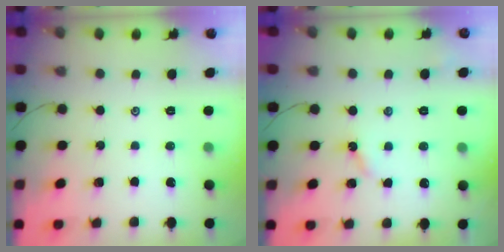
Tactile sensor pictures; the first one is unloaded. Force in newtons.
{"total": 3.7, "press": 3.6, "slide": 0.5}